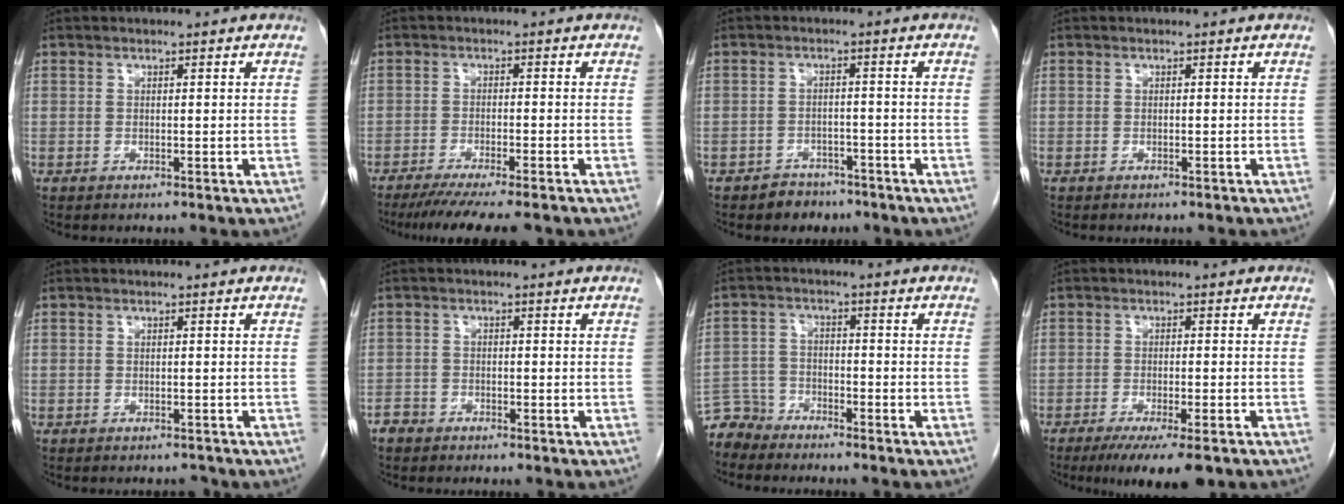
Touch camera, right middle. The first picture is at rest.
{"total": 10.7, "force": [-9.0, 0.4, 5.8], "torque": [-0.071, -0.022, -0.135]}
{"total": 3.6, "force": [-2.7, 2.4, 0.4], "torque": [-0.012, 0.010, -0.036]}
{"total": 1.0, "force": [-1.0, 0.1, 0.2], "torque": [-0.007, -0.002, -0.015]}
{"total": 1.7, "force": [-1.7, 0.5, 0.0], "torque": [0.005, -0.003, -0.022]}
{"total": 1.6, "force": [-1.3, 1.0, 0.2], "torque": [-0.009, 0.003, -0.024]}
{"total": 4.3, "force": [-4.0, 1.3, -0.7], "torque": [0.013, -0.003, -0.080]}
{"total": 8.4, "force": [-5.9, 1.2, 5.9], "torque": [-0.081, -0.018, -0.087]}